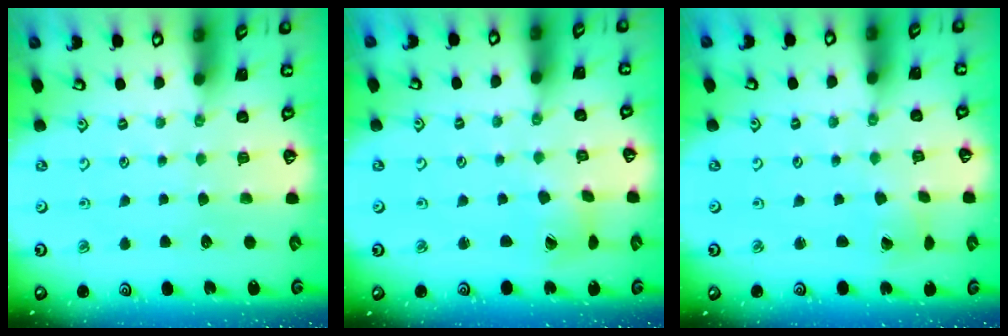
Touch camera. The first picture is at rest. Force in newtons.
{"total": 3.0, "press": 2.9, "slide": 0.5}
{"total": 2.2, "press": 2.2, "slide": 0.3}